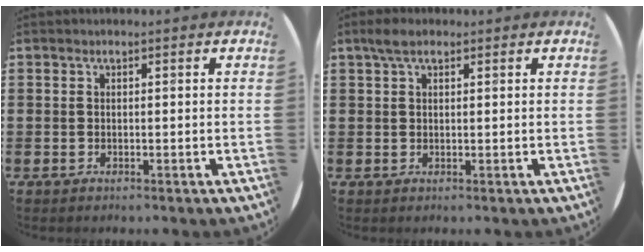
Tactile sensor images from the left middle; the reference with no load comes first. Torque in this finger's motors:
{"motor_torque": [0.71, -0.65, 0.07, 0.03]}